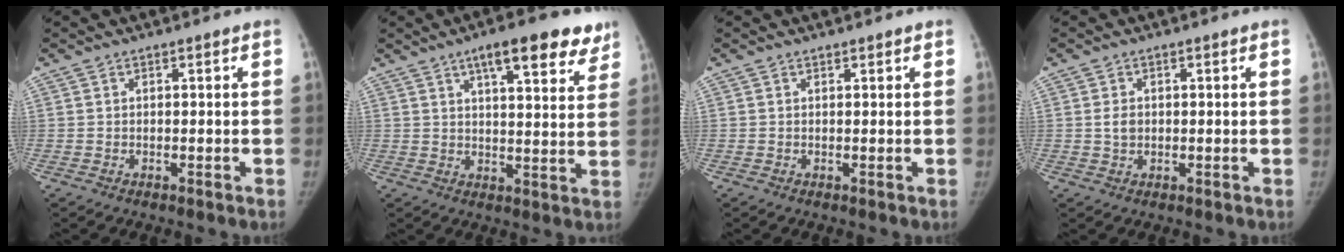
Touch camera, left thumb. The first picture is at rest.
{"total": 13.7, "force": [8.6, 4.4, 9.7], "torque": [-0.096, -0.031, 0.118]}
{"total": 0.6, "force": [0.6, 0.2, 0.2], "torque": [-0.003, -0.004, 0.009]}
{"total": 2.2, "force": [0.2, 1.7, 1.4], "torque": [-0.019, 0.000, 0.008]}